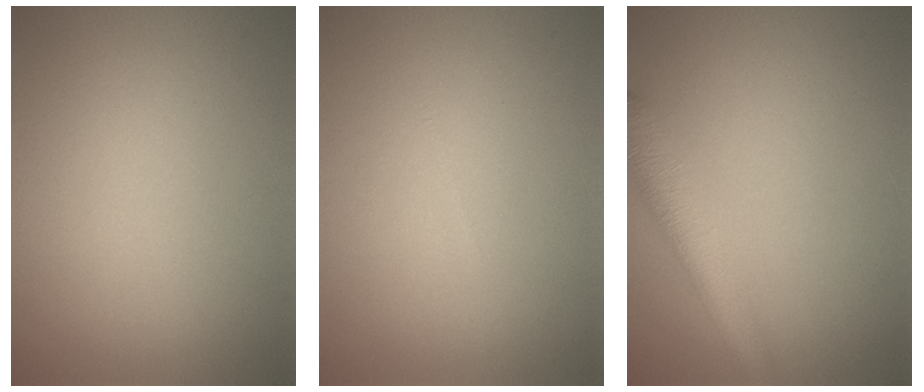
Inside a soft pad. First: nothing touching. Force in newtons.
{"total": 0.0}
{"total": 3.9, "press": 3.9, "slide": 0.2}